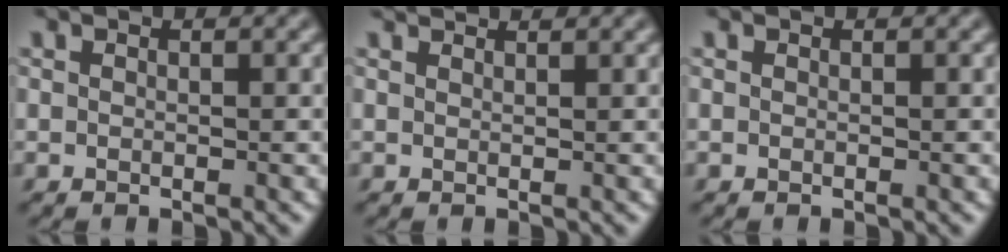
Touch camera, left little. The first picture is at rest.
{"total": 1.5, "force": [1.5, 0.1, 0.2], "torque": [-0.010, 0.012, 0.028]}
{"total": 0.0}